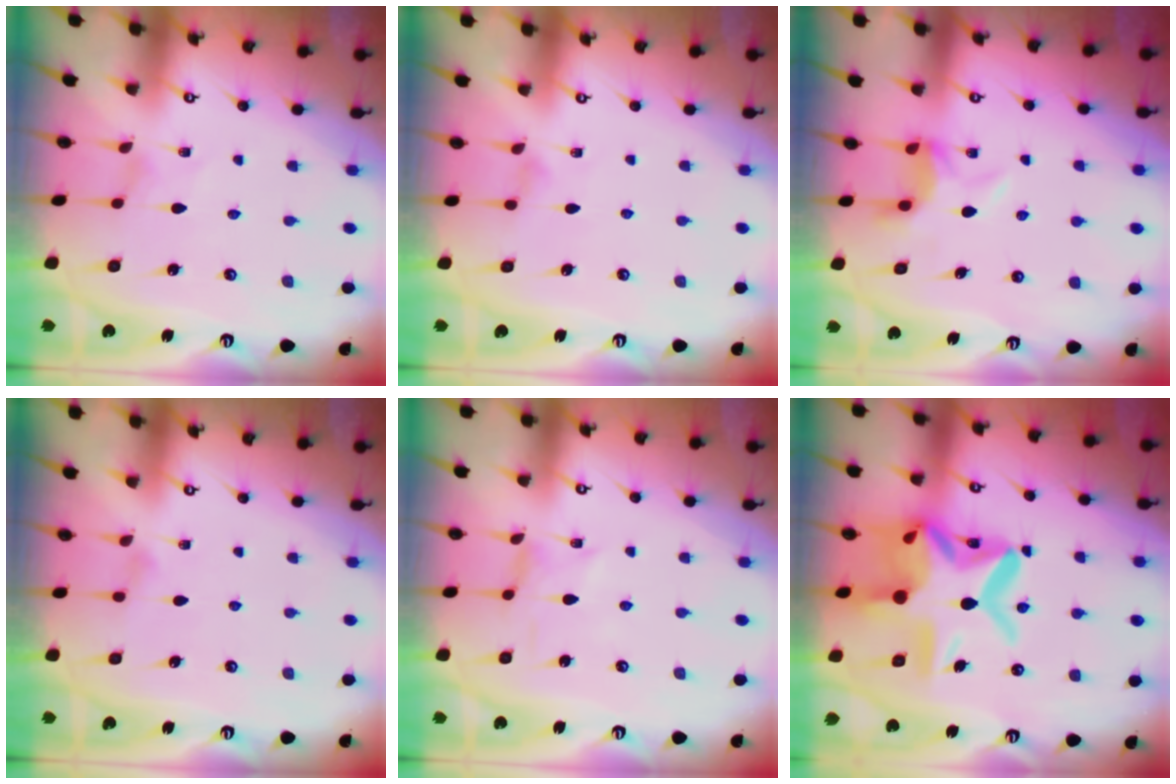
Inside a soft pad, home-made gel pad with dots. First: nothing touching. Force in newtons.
{"total": 0.0}
{"total": 6.2, "press": 6.1, "slide": 1.3}
{"total": 2.1, "press": 2.1, "slide": 0.4}
{"total": 0.0}
{"total": 20.8, "press": 20.6, "slide": 2.5}